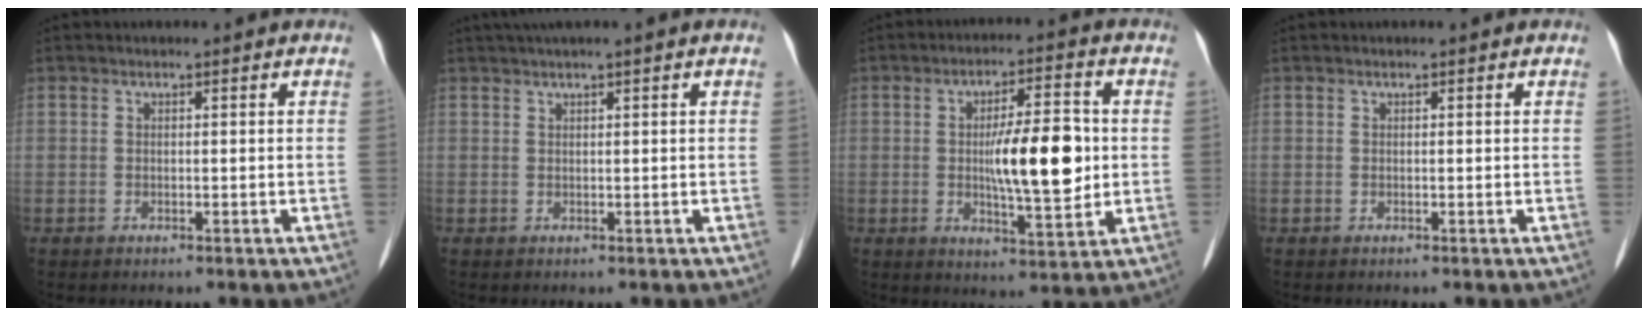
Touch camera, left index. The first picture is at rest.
{"total": 2.7, "force": [1.8, -0.4, 2.0], "torque": [-0.039, 0.020, 0.037]}
{"total": 11.0, "force": [0.1, 2.7, 10.6], "torque": [-0.175, 0.001, 0.001]}
{"total": 0.0}